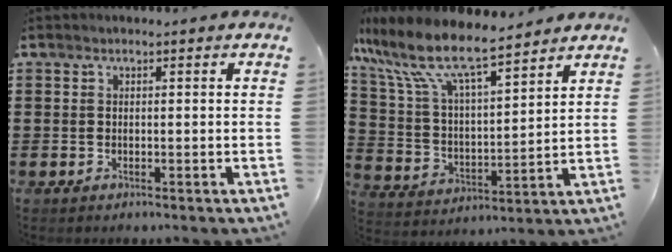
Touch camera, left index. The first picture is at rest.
{"total": 10.7, "force": [8.6, 2.3, 6.0], "torque": [-0.156, -0.049, 0.146]}